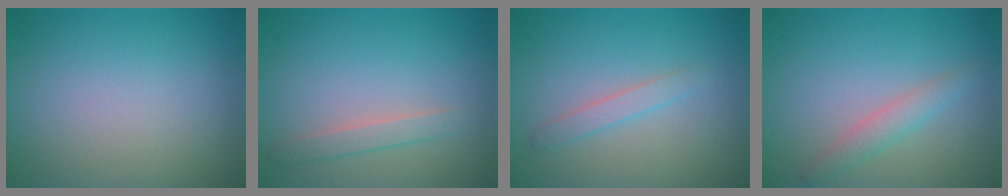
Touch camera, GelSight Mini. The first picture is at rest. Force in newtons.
{"total": 1.6, "press": 1.6, "slide": 0.0}
{"total": 1.4, "press": 1.4, "slide": 0.1}
{"total": 2.7, "press": 2.7, "slide": 0.2}